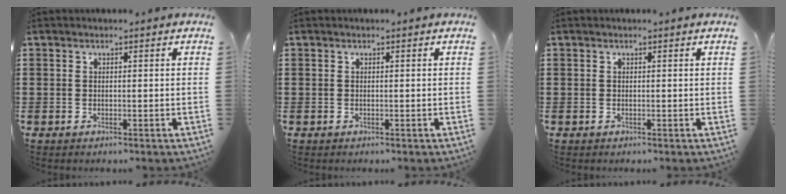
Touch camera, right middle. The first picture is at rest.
{"total": 0.0}
{"total": 0.0}